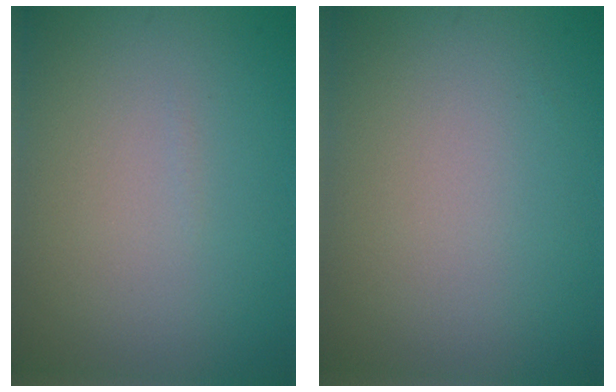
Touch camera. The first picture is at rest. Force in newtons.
{"total": 0.0}